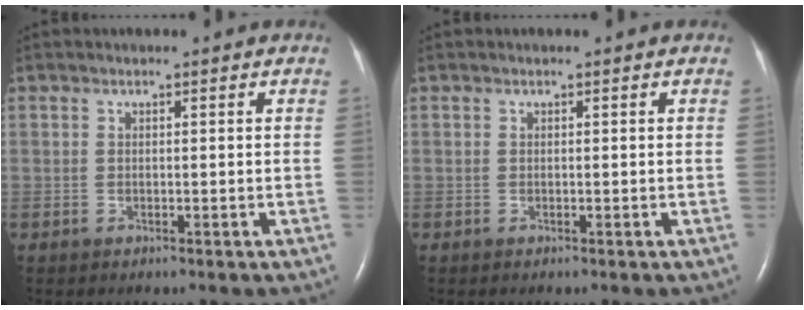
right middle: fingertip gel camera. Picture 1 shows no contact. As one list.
[{"total": 0.0}]